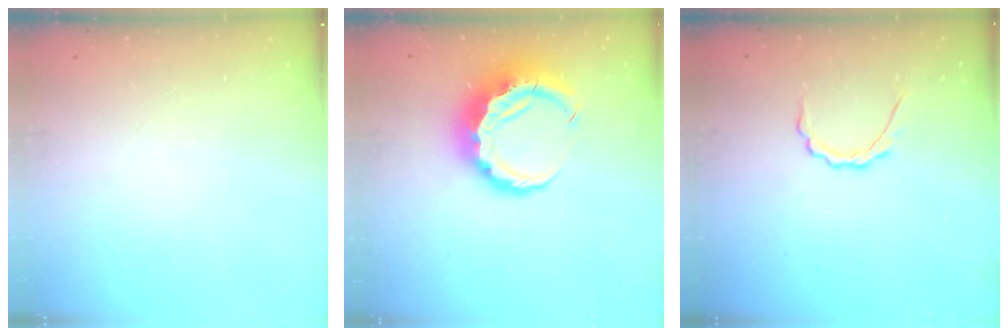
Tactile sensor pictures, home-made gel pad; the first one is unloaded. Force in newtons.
{"total": 10.2, "press": 9.9, "slide": 2.3}
{"total": 2.7, "press": 2.6, "slide": 0.8}